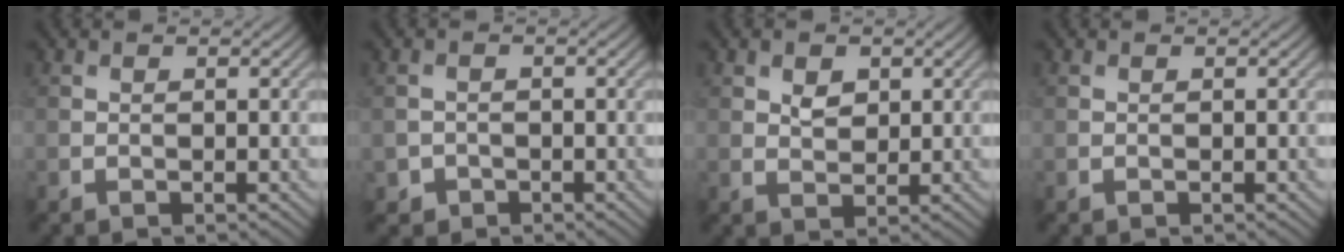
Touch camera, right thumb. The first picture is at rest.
{"total": 1.6, "force": [-0.9, 1.3, 0.2], "torque": [0.002, -0.003, -0.021]}
{"total": 2.2, "force": [1.0, 1.5, 1.3], "torque": [-0.023, -0.003, 0.019]}
{"total": 0.0}